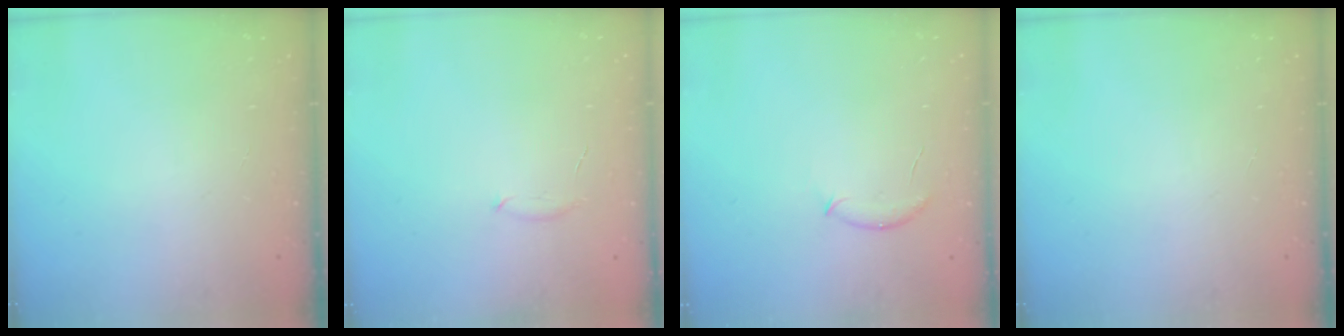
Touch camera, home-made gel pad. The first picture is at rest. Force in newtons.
{"total": 5.9, "press": 5.7, "slide": 1.4}
{"total": 7.4, "press": 7.2, "slide": 1.9}
{"total": 0.0}